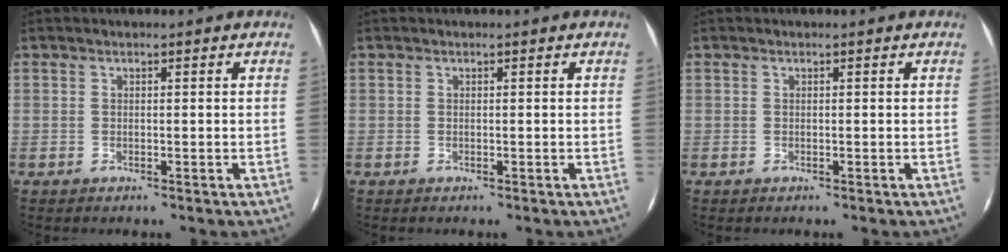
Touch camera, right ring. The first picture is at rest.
{"total": 0.0}
{"total": 0.0}